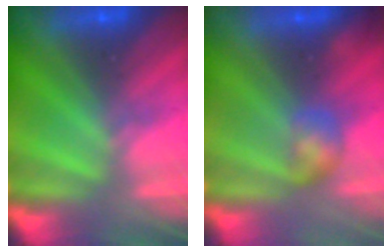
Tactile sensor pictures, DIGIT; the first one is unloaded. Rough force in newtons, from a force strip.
{"total": 2.9}